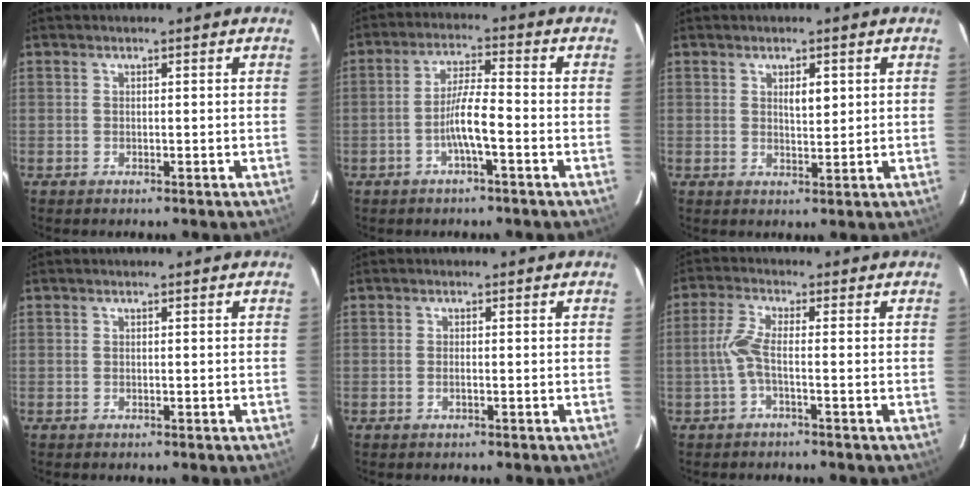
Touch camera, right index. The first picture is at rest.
{"total": 6.0, "force": [-2.1, 0.4, 5.6], "torque": [-0.109, 0.009, -0.039]}
{"total": 2.6, "force": [1.0, 1.0, 2.2], "torque": [-0.036, -0.001, 0.017]}
{"total": 0.0}
{"total": 0.8, "force": [-0.3, 0.1, 0.7], "torque": [-0.017, 0.000, -0.004]}
{"total": 3.9, "force": [-1.0, 0.3, 3.8], "torque": [-0.089, 0.006, -0.022]}